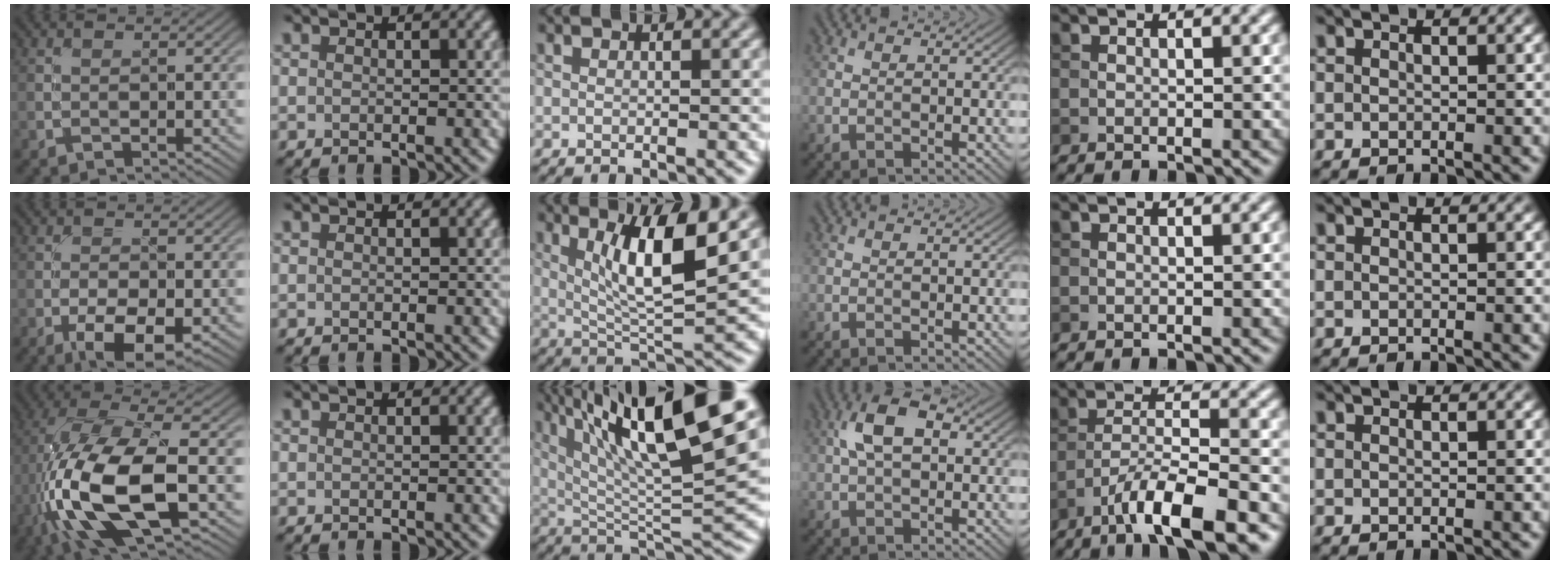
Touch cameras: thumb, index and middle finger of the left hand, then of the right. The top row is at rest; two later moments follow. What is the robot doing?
{"motion": "unscrew", "object": "medicine bottle"}